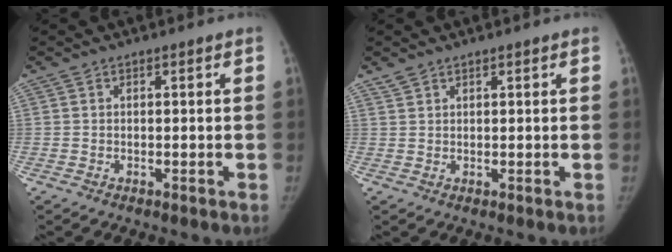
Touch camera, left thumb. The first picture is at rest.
{"total": 1.5, "force": [1.4, 0.6, 0.4], "torque": [-0.004, -0.001, 0.026]}